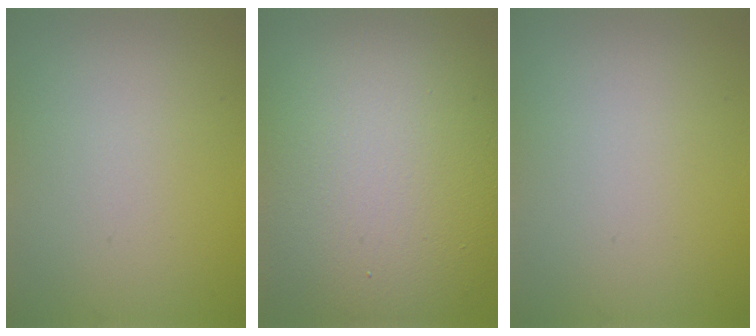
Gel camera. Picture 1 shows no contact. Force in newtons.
{"total": 16.1, "press": 16.1, "slide": 0.7}
{"total": 0.0}